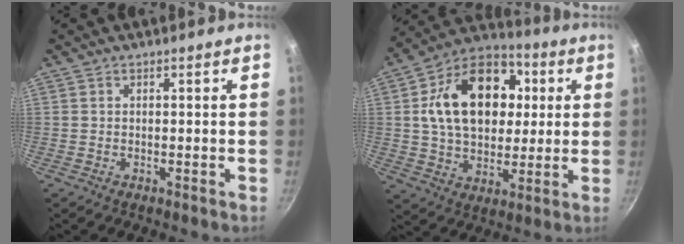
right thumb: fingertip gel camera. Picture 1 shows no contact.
{"total": 22.1, "force": [4.0, 15.4, 15.3], "torque": [-0.220, 0.018, 0.056]}